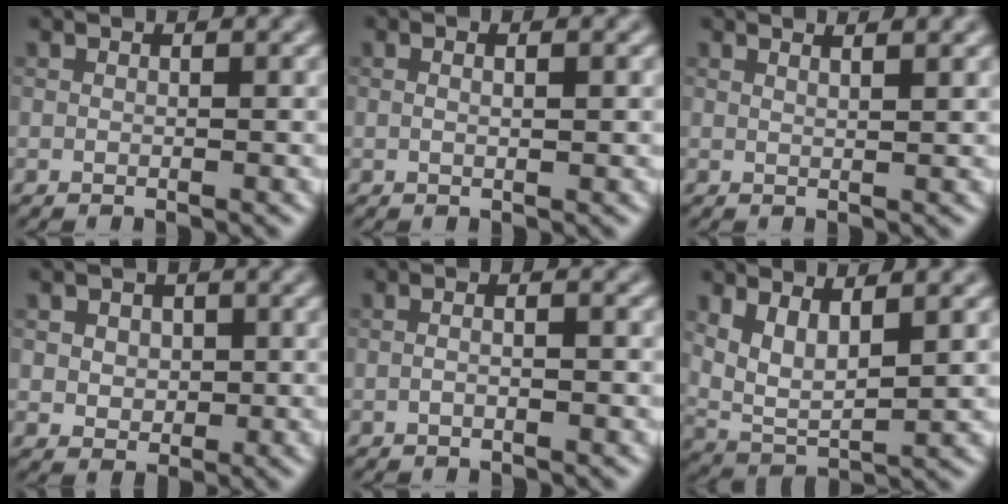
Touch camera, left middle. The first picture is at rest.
{"total": 1.6, "force": [0.6, 0.5, 1.5], "torque": [-0.013, -0.006, -0.002]}
{"total": 2.7, "force": [1.8, 1.1, 1.8], "torque": [0.004, 0.010, -0.005]}
{"total": 3.0, "force": [0.7, 2.5, 1.5], "torque": [-0.029, 0.003, 0.004]}
{"total": 2.5, "force": [0.3, 1.3, 2.2], "torque": [-0.012, 0.008, -0.024]}
{"total": 4.3, "force": [1.7, 1.9, 3.5], "torque": [-0.080, -0.011, 0.038]}